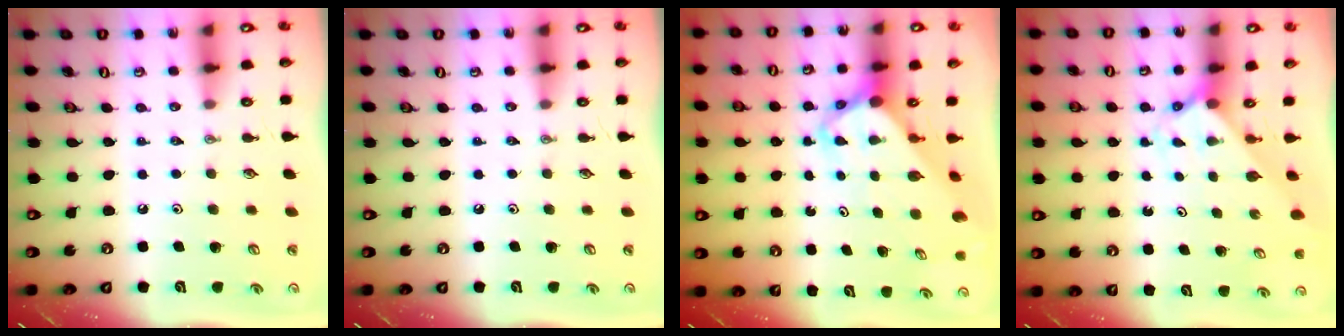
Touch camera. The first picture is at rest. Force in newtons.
{"total": 0.0}
{"total": 4.4, "press": 4.4, "slide": 0.3}
{"total": 2.2, "press": 2.2, "slide": 0.2}